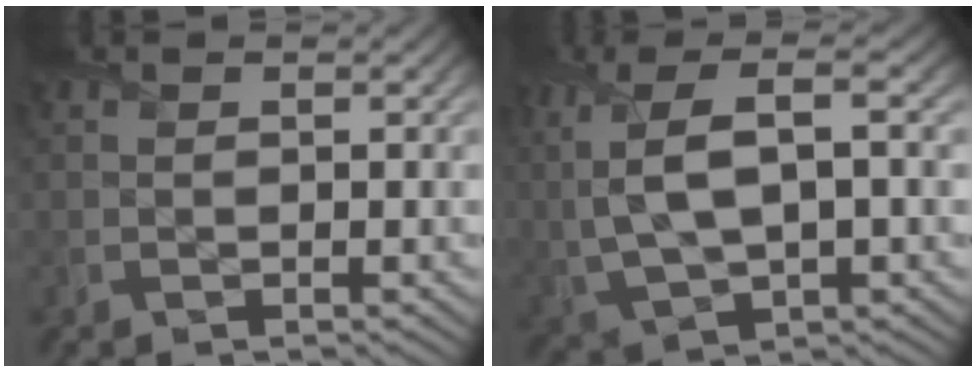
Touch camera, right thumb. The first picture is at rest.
{"total": 10.8, "force": [1.7, 5.0, 9.4], "torque": [-0.229, 0.006, 0.036]}